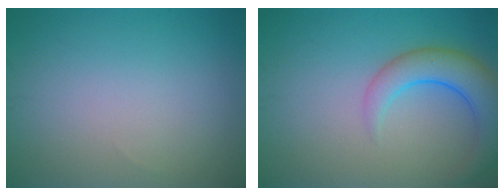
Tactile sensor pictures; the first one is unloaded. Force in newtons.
{"total": 5.3, "press": 5.3, "slide": 0.3}